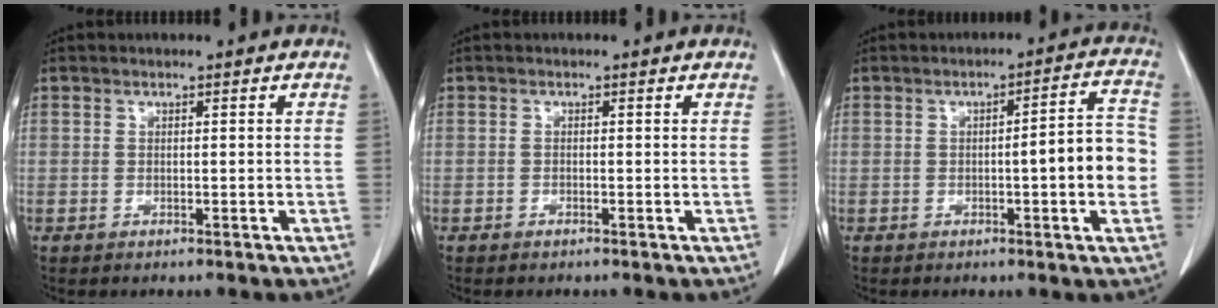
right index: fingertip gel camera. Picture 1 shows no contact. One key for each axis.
{"total": 0.5, "fx": -0.4, "fy": 0.0, "fz": 0.3, "tx": -0.007, "ty": 0.000, "tz": -0.009}
{"total": 7.7, "fx": -1.1, "fy": 1.0, "fz": 7.6, "tx": -0.095, "ty": 0.018, "tz": -0.017}